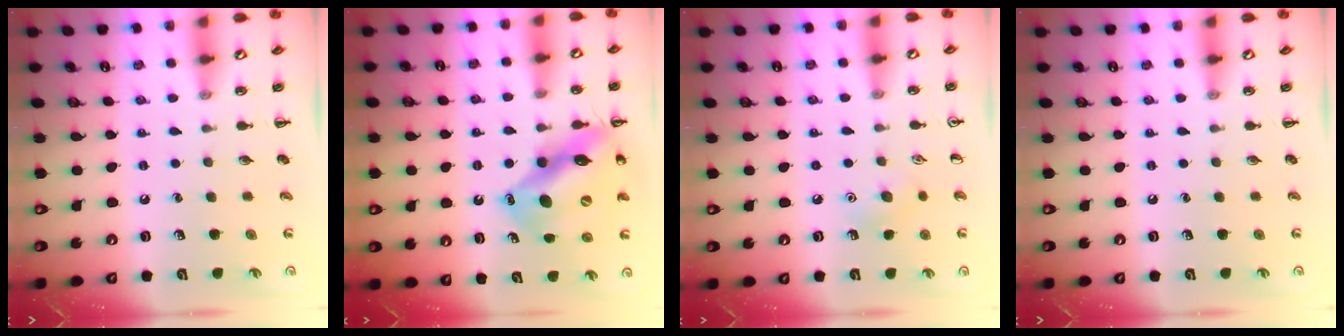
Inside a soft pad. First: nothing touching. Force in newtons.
{"total": 15.7, "press": 15.1, "slide": 4.2}
{"total": 8.0, "press": 7.7, "slide": 2.2}
{"total": 0.0}